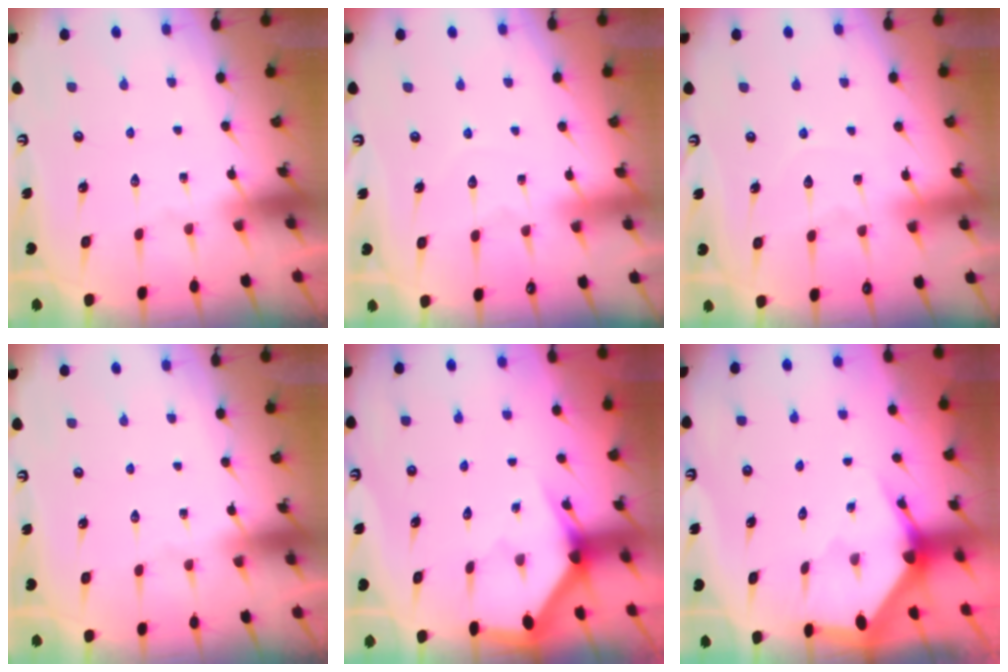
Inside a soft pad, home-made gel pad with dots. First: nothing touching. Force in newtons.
{"total": 3.6, "press": 3.6, "slide": 0.3}
{"total": 5.8, "press": 5.8, "slide": 0.5}
{"total": 0.0}
{"total": 3.1, "press": 3.1, "slide": 0.2}
{"total": 2.9, "press": 2.9, "slide": 0.2}